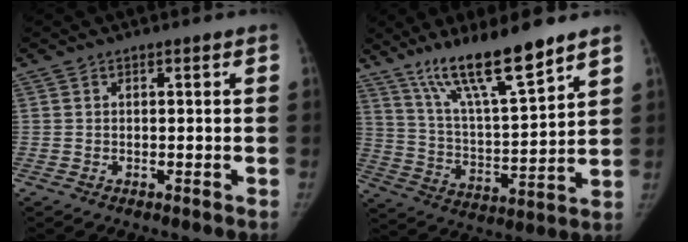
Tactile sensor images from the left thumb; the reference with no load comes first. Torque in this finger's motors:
{"motor_torque": [0.19, -0.03, 1.43, -1.34, 0.27]}